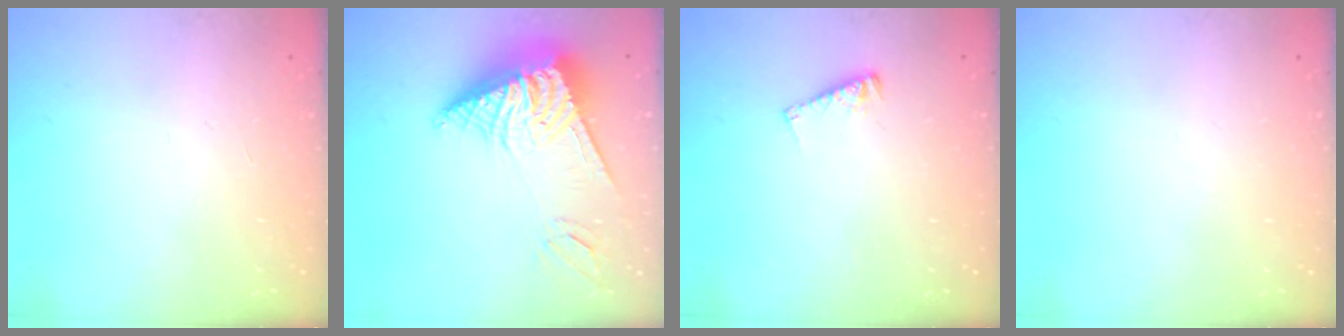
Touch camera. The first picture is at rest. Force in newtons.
{"total": 13.1, "press": 12.8, "slide": 2.4}
{"total": 4.2, "press": 4.2, "slide": 0.4}
{"total": 0.0}